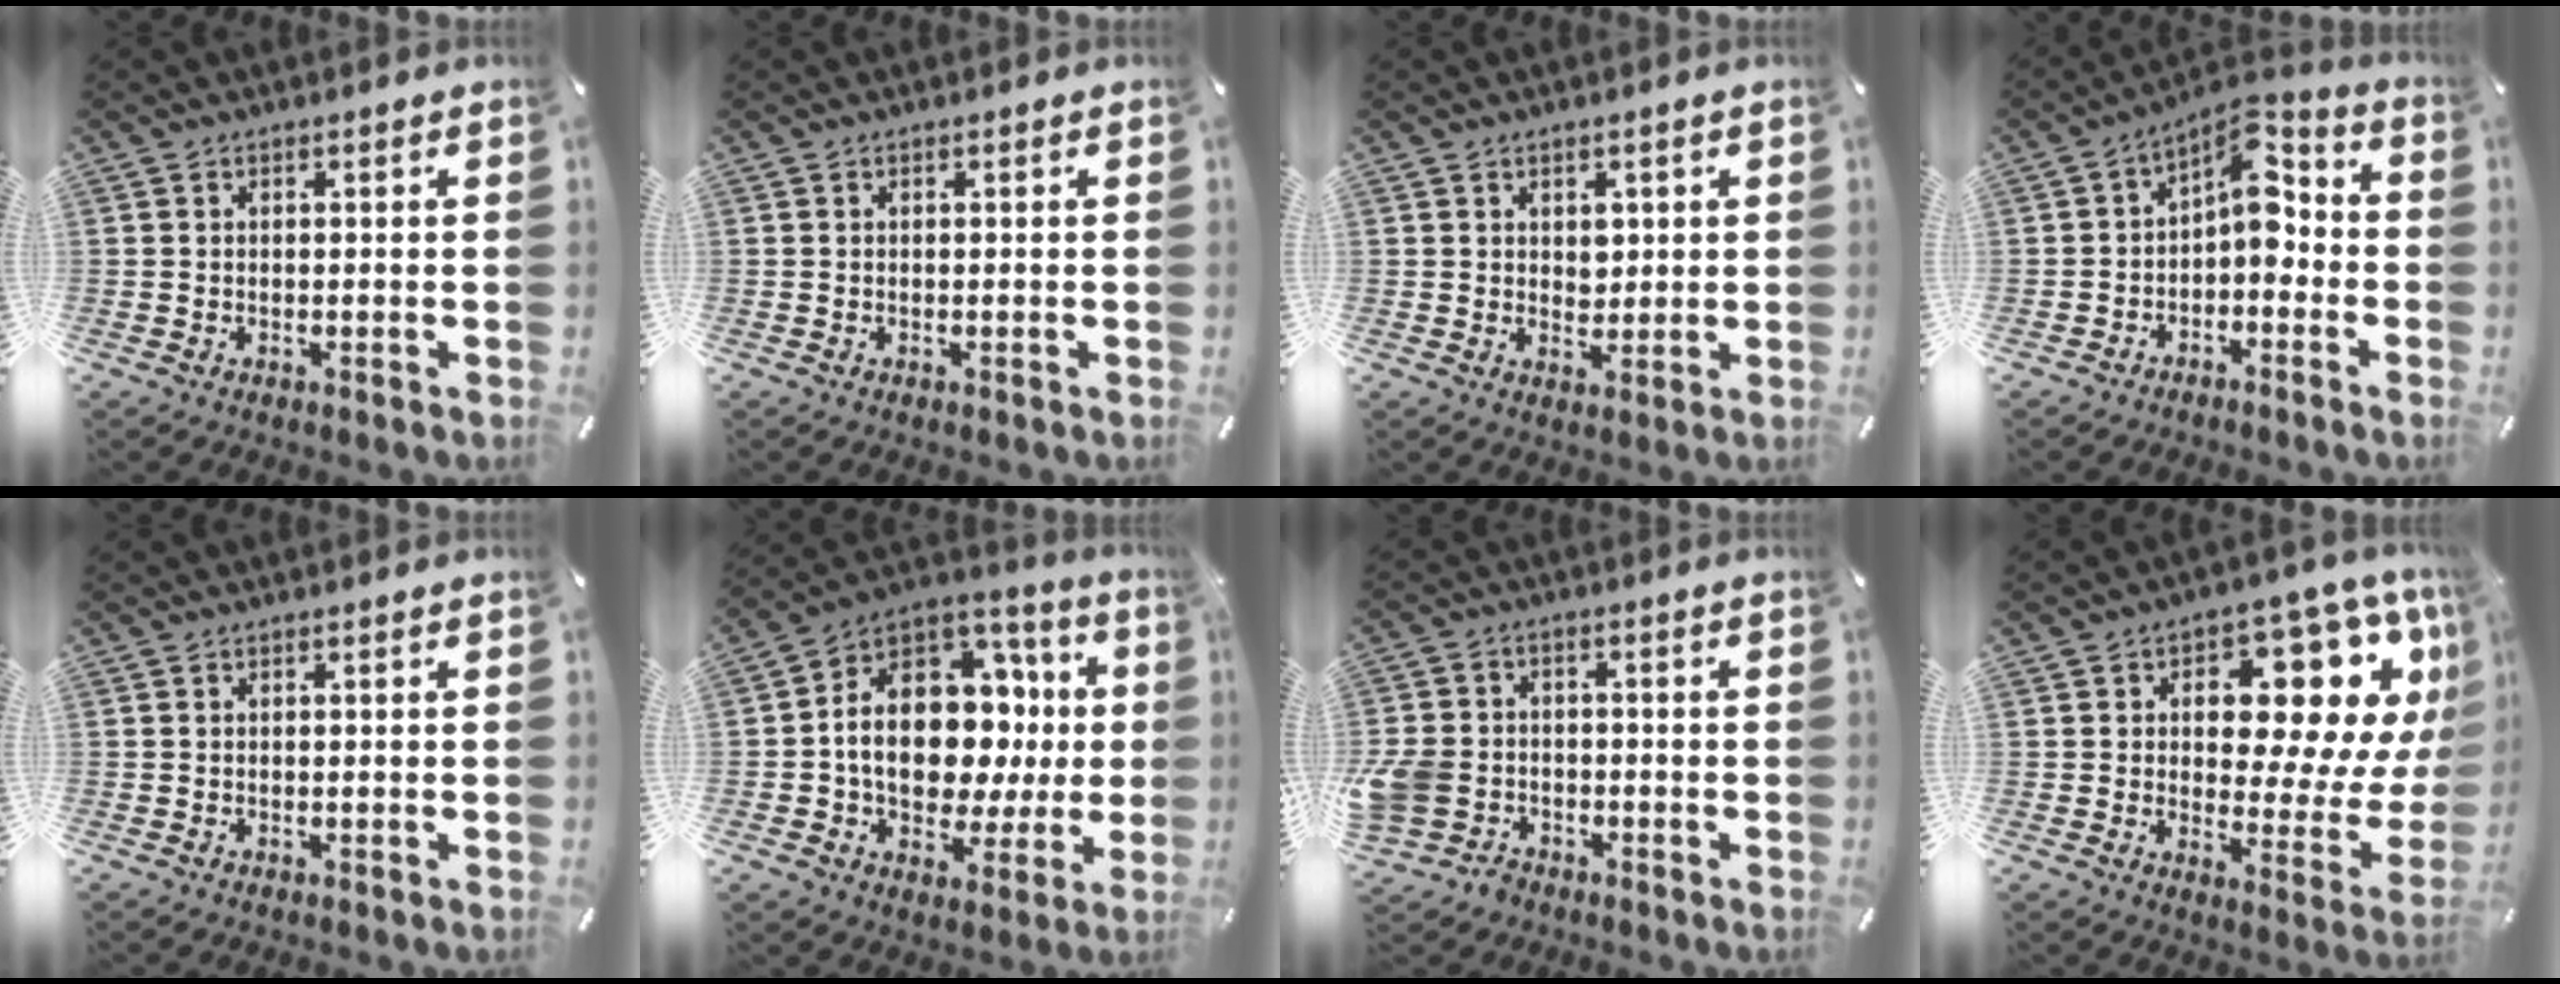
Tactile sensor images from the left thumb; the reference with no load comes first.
{"total": 0.0}
{"total": 3.2, "force": [1.1, 2.7, 1.3], "torque": [0.003, -0.008, 0.013]}
{"total": 8.2, "force": [1.4, 4.9, 6.3], "torque": [-0.089, -0.016, 0.022]}
{"total": 0.0}
{"total": 17.9, "force": [-0.4, 13.2, 12.0], "torque": [-0.187, -0.018, 0.000]}
{"total": 7.8, "force": [-3.1, 6.5, 3.1], "torque": [-0.083, 0.024, -0.059]}
{"total": 17.8, "force": [8.8, 9.5, 12.2], "torque": [-0.144, -0.076, 0.140]}